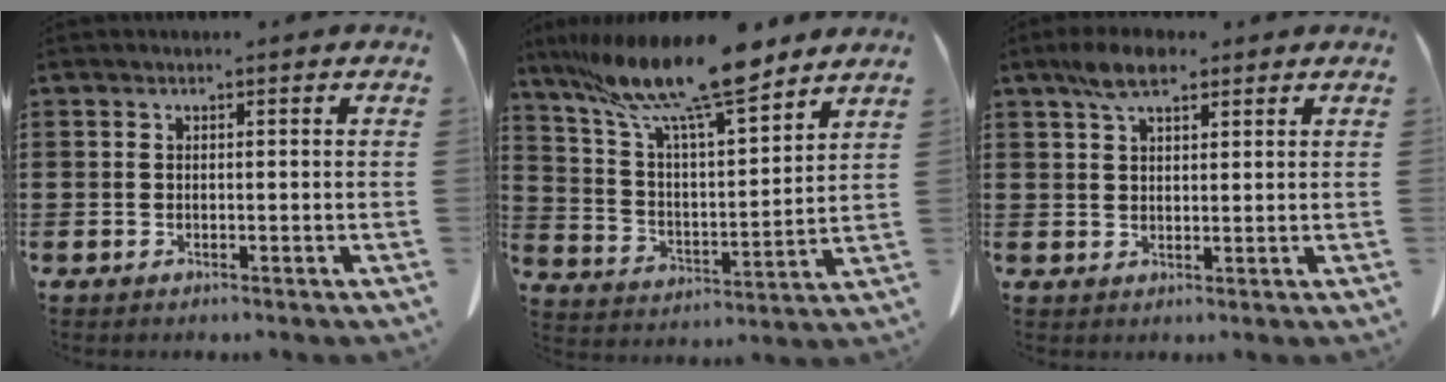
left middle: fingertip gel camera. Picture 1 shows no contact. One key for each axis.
{"total": 14.2, "fx": 11.3, "fy": 1.4, "fz": 8.5, "tx": -0.181, "ty": -0.073, "tz": 0.192}
{"total": 5.6, "fx": 3.6, "fy": 1.9, "fz": 3.8, "tx": -0.083, "ty": 0.005, "tz": 0.066}